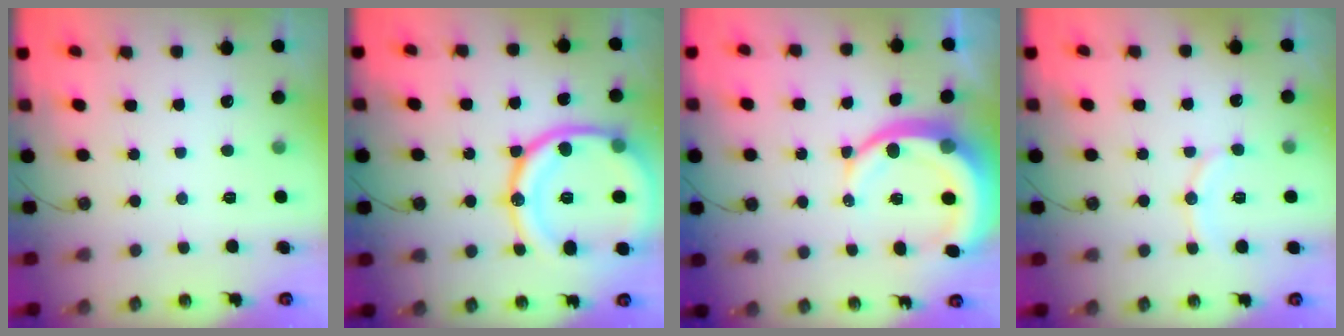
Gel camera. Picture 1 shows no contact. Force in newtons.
{"total": 24.4, "press": 24.3, "slide": 2.6}
{"total": 13.2, "press": 13.1, "slide": 1.4}
{"total": 9.3, "press": 9.1, "slide": 2.2}